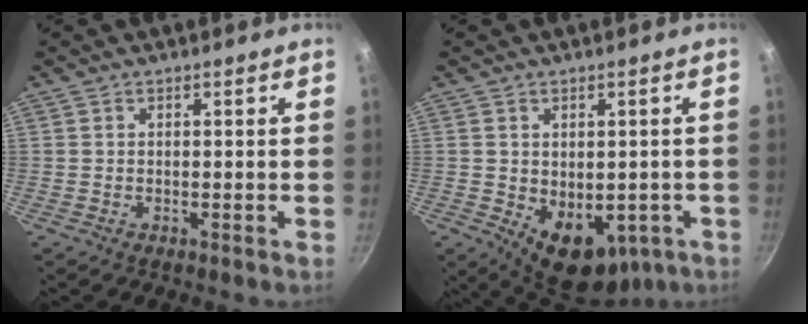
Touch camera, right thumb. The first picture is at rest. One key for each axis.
{"total": 12.0, "fx": -3.0, "fy": 8.2, "fz": 8.2, "tx": -0.078, "ty": -0.009, "tz": -0.017}